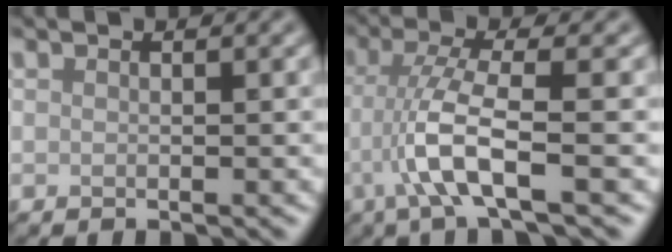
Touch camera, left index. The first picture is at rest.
{"total": 4.8, "force": [-1.5, 0.5, 4.5], "torque": [-0.094, 0.009, -0.034]}